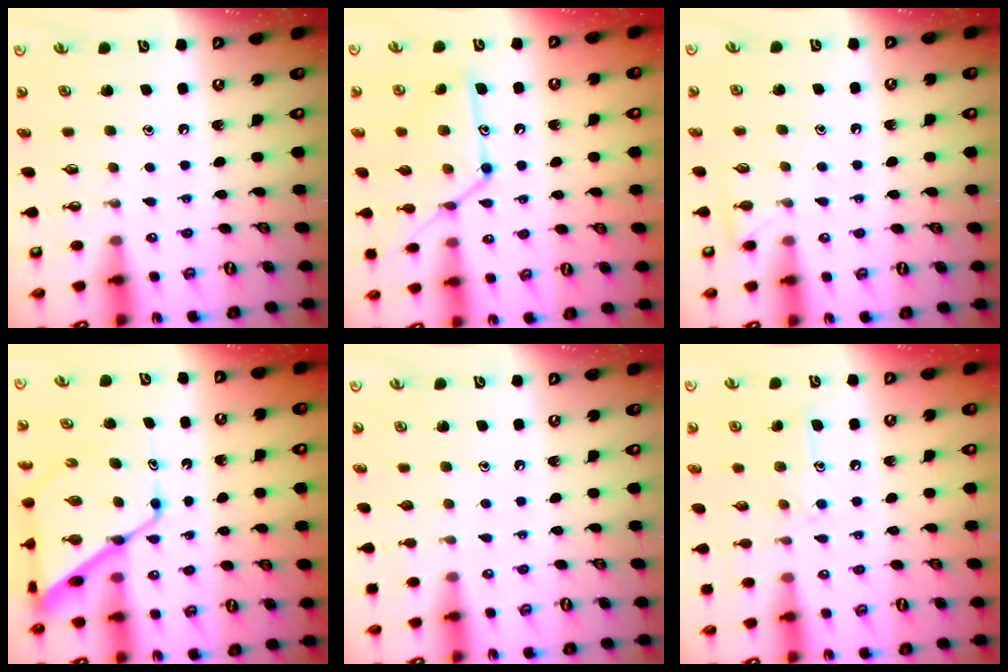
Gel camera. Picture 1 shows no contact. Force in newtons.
{"total": 15.1, "press": 15.1, "slide": 1.0}
{"total": 4.0, "press": 4.0, "slide": 0.5}
{"total": 12.7, "press": 12.7, "slide": 0.8}
{"total": 0.5, "press": 0.5, "slide": 0.1}
{"total": 8.8, "press": 8.7, "slide": 0.7}